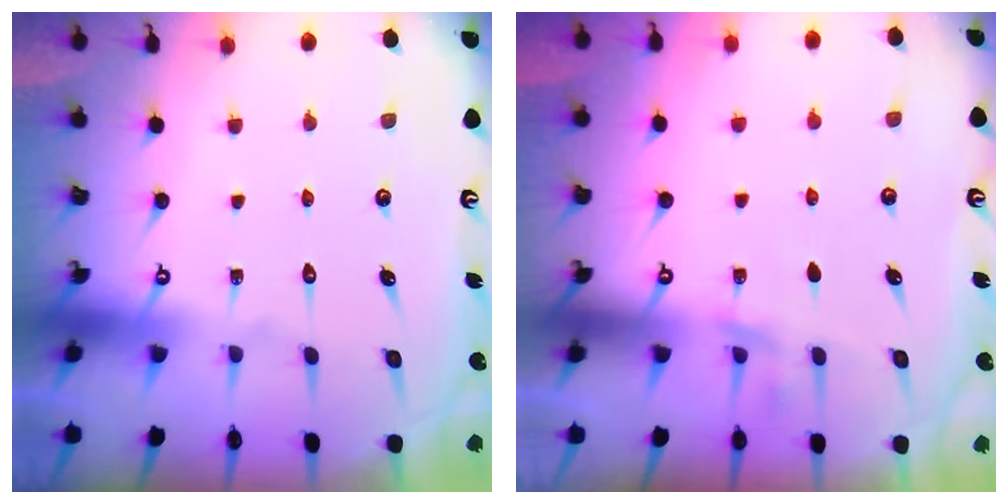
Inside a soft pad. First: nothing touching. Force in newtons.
{"total": 4.4, "press": 4.2, "slide": 1.2}